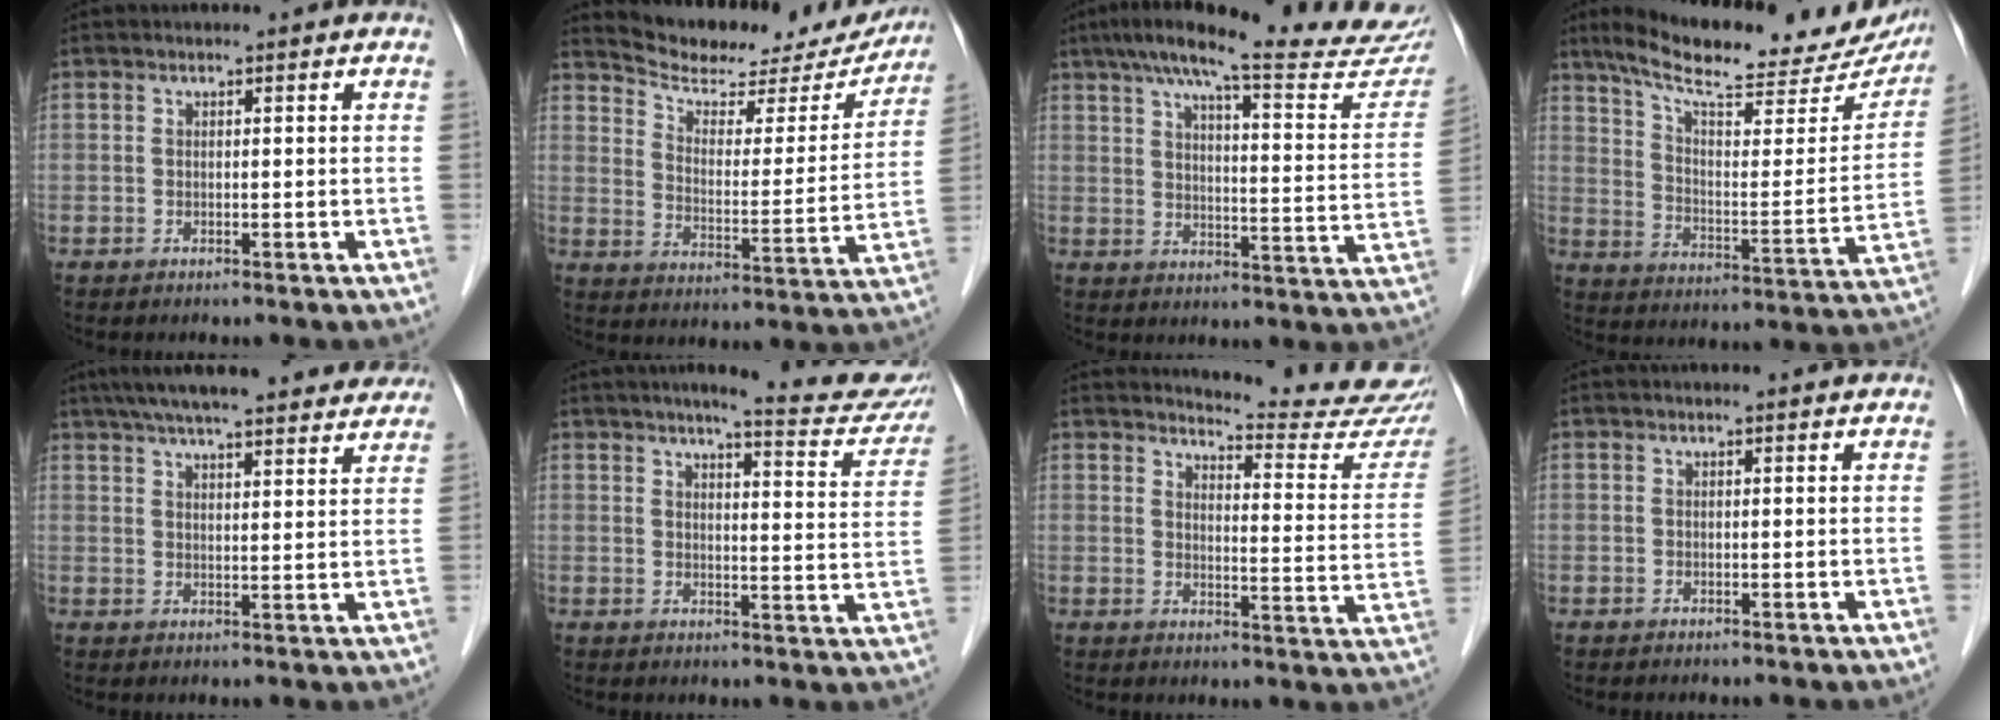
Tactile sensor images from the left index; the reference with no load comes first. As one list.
[{"total": 18.3, "force": [17.0, 4.6, 5.0], "torque": [-0.065, -0.019, 0.227]}, {"total": 25.7, "force": [22.5, 2.0, 12.3], "torque": [-0.180, -0.043, 0.276]}, {"total": 24.5, "force": [20.7, 4.8, 12.1], "torque": [-0.180, -0.019, 0.279]}, {"total": 22.9, "force": [19.8, 4.0, 10.8], "torque": [-0.169, 0.036, 0.257]}, {"total": 14.1, "force": [12.5, 1.3, 6.4], "torque": [-0.065, -0.034, 0.134]}, {"total": 15.8, "force": [15.5, 0.1, 3.1], "torque": [-0.031, -0.114, 0.165]}, {"total": 1.5, "force": [1.4, 0.2, 0.3], "torque": [-0.011, 0.007, 0.013]}]